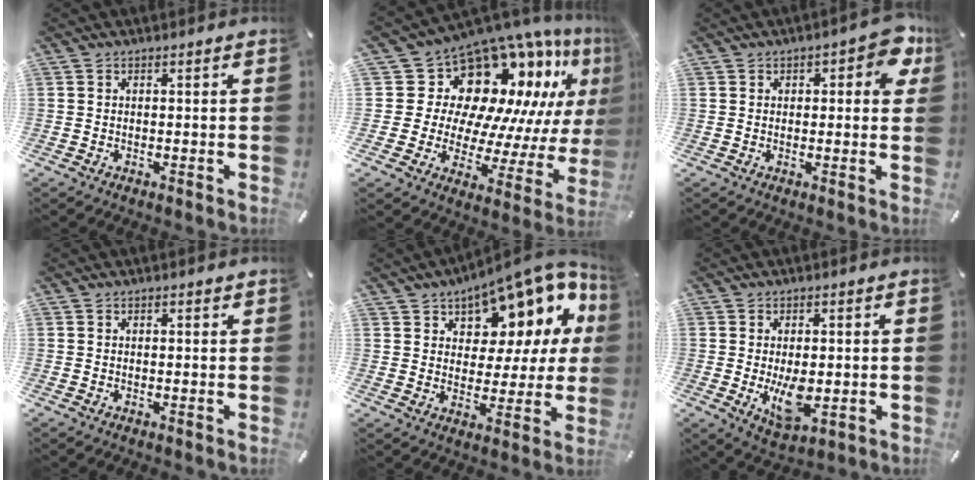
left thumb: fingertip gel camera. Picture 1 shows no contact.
{"total": 18.0, "force": [11.7, 10.8, 8.3], "torque": [-0.135, -0.127, 0.213]}
{"total": 6.1, "force": [2.4, 3.3, 4.5], "torque": [-0.044, -0.007, 0.033]}
{"total": 0.6, "force": [0.3, 0.3, 0.4], "torque": [-0.007, 0.002, 0.005]}
{"total": 12.5, "force": [9.9, 6.3, 4.5], "torque": [-0.070, -0.089, 0.170]}
{"total": 8.5, "force": [-0.6, 4.5, 7.2], "torque": [-0.129, -0.015, -0.011]}